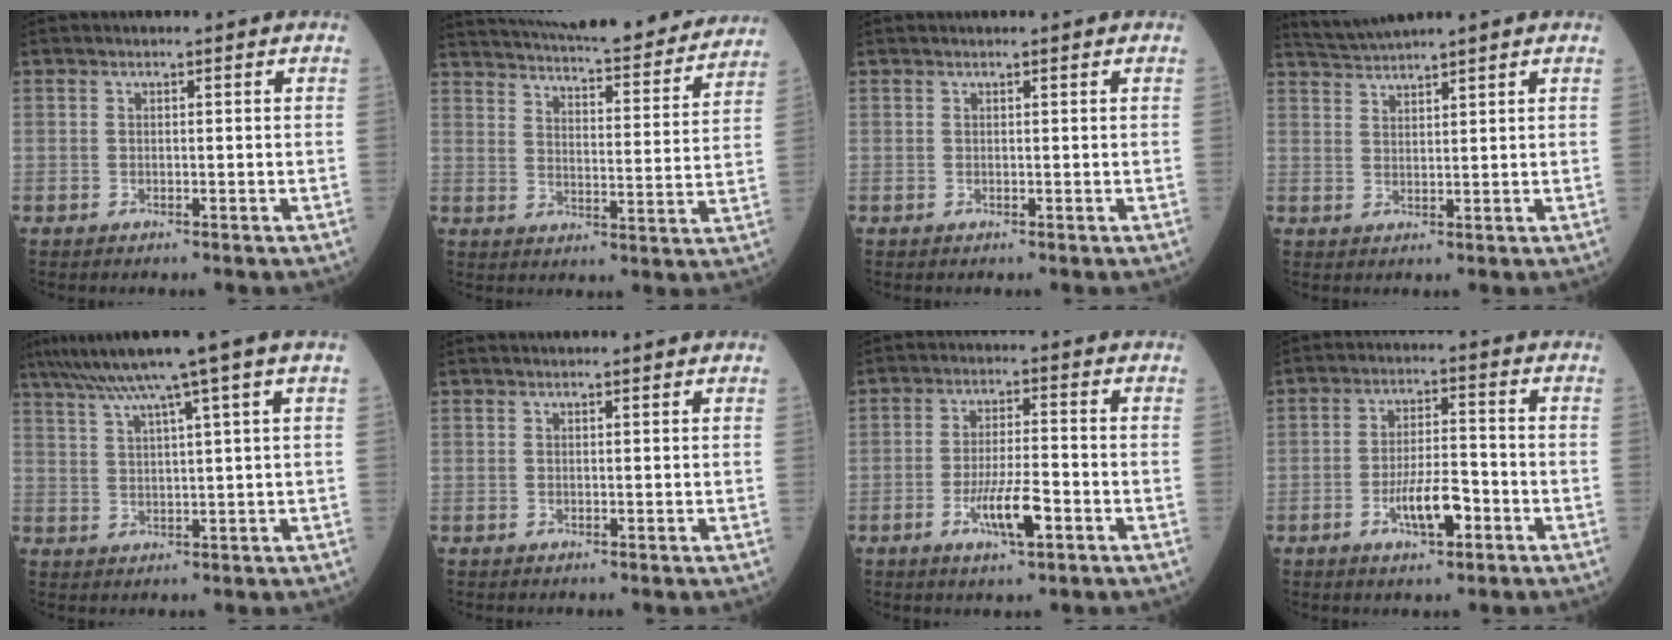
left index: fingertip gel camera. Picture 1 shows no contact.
{"total": 27.1, "force": [24.4, 4.6, 10.7], "torque": [-0.180, -0.029, 0.312]}
{"total": 1.0, "force": [1.0, 0.0, 0.3], "torque": [-0.002, 0.012, 0.016]}
{"total": 4.0, "force": [3.8, -1.1, 0.9], "torque": [-0.025, 0.016, 0.077]}
{"total": 10.4, "force": [7.2, -2.0, 7.3], "torque": [-0.121, 0.026, 0.111]}
{"total": 2.0, "force": [1.9, 0.1, 0.7], "torque": [-0.004, 0.017, 0.026]}
{"total": 6.5, "force": [-2.9, 1.0, 5.8], "torque": [-0.111, -0.009, -0.052]}
{"total": 6.6, "force": [-3.0, 1.9, 5.6], "torque": [-0.108, -0.002, -0.053]}